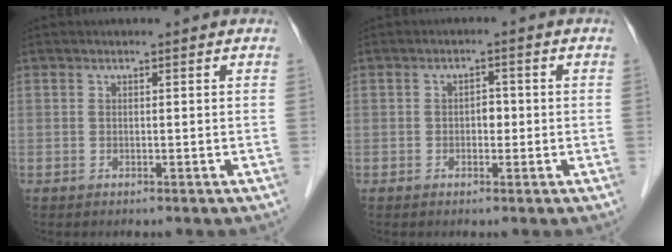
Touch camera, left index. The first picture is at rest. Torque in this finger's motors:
{"motor_torque": [-0.06, 0.03, 0.01, 0.00]}